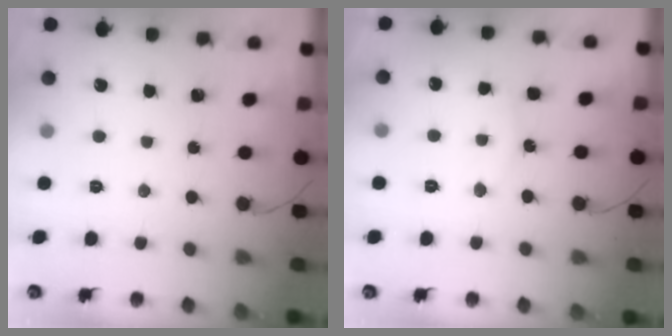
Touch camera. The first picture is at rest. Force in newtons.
{"total": 6.4, "press": 6.4, "slide": 0.3}